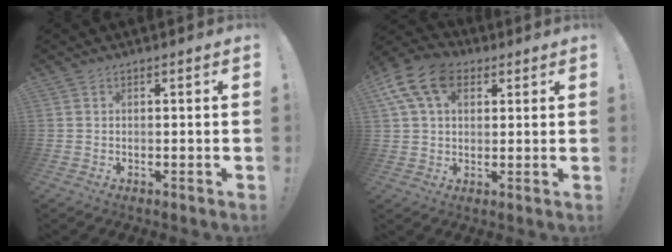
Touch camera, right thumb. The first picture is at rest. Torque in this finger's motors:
{"motor_torque": [1.24, 1.82, 0.56, -0.28, 0.21]}